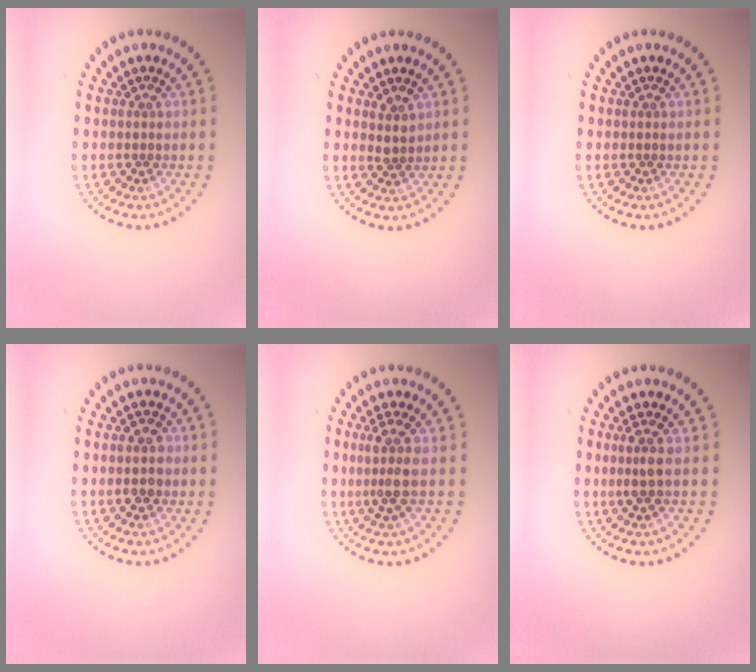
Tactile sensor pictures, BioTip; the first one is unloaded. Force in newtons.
{"total": 1.5, "press": 1.3, "slide": 0.8}
{"total": 0.0}
{"total": 1.8, "press": 1.8, "slide": 0.1}
{"total": 2.4, "press": 1.9, "slide": 1.5}
{"total": 1.6, "press": 1.3, "slide": 1.0}